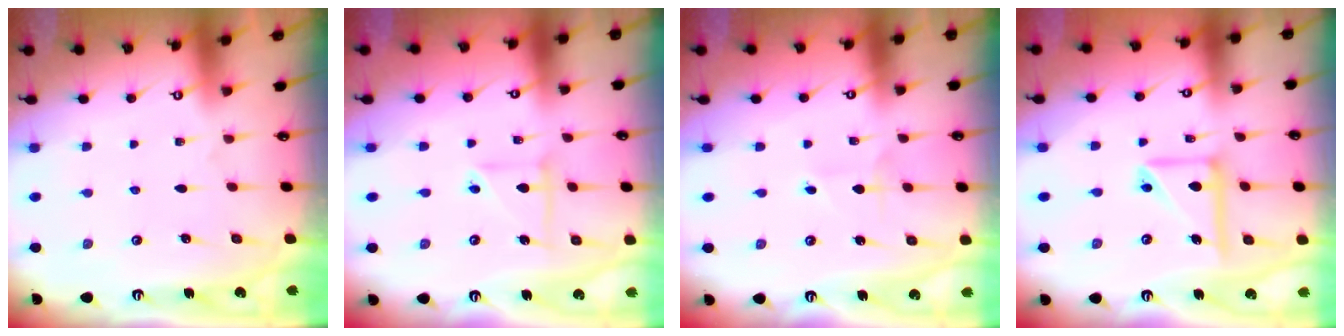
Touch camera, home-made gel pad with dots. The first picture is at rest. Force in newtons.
{"total": 5.1, "press": 5.1, "slide": 0.7}
{"total": 1.4, "press": 1.4, "slide": 0.1}
{"total": 12.7, "press": 12.6, "slide": 1.7}